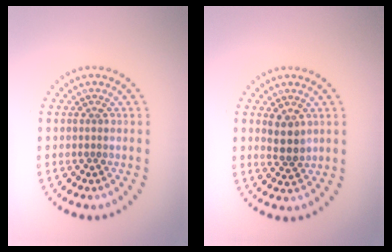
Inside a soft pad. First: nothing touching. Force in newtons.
{"total": 2.3, "press": 2.1, "slide": 1.0}